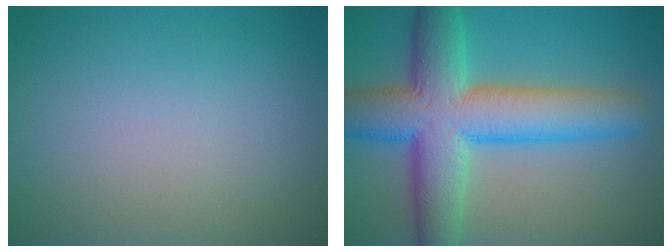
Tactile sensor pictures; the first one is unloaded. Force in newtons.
{"total": 10.5, "press": 10.5, "slide": 0.3}